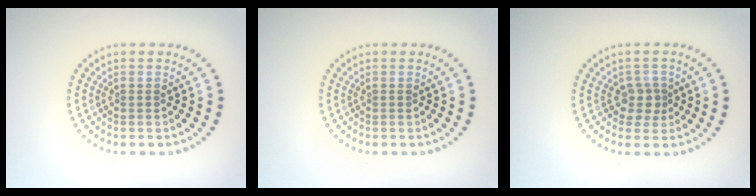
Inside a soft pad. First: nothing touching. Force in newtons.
{"total": 0.0}
{"total": 2.0, "press": 1.7, "slide": 1.1}